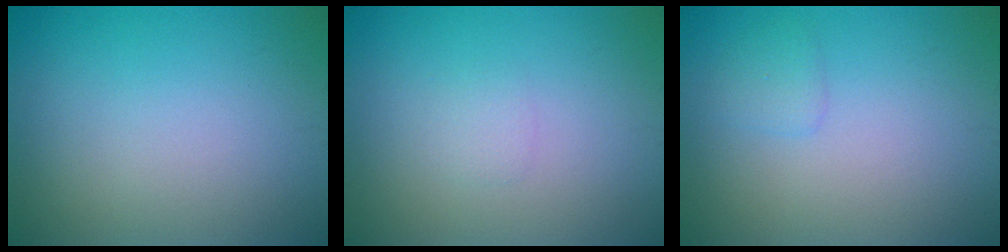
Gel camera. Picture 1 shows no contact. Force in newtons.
{"total": 0.9, "press": 0.9, "slide": 0.1}
{"total": 1.0, "press": 1.0, "slide": 0.1}